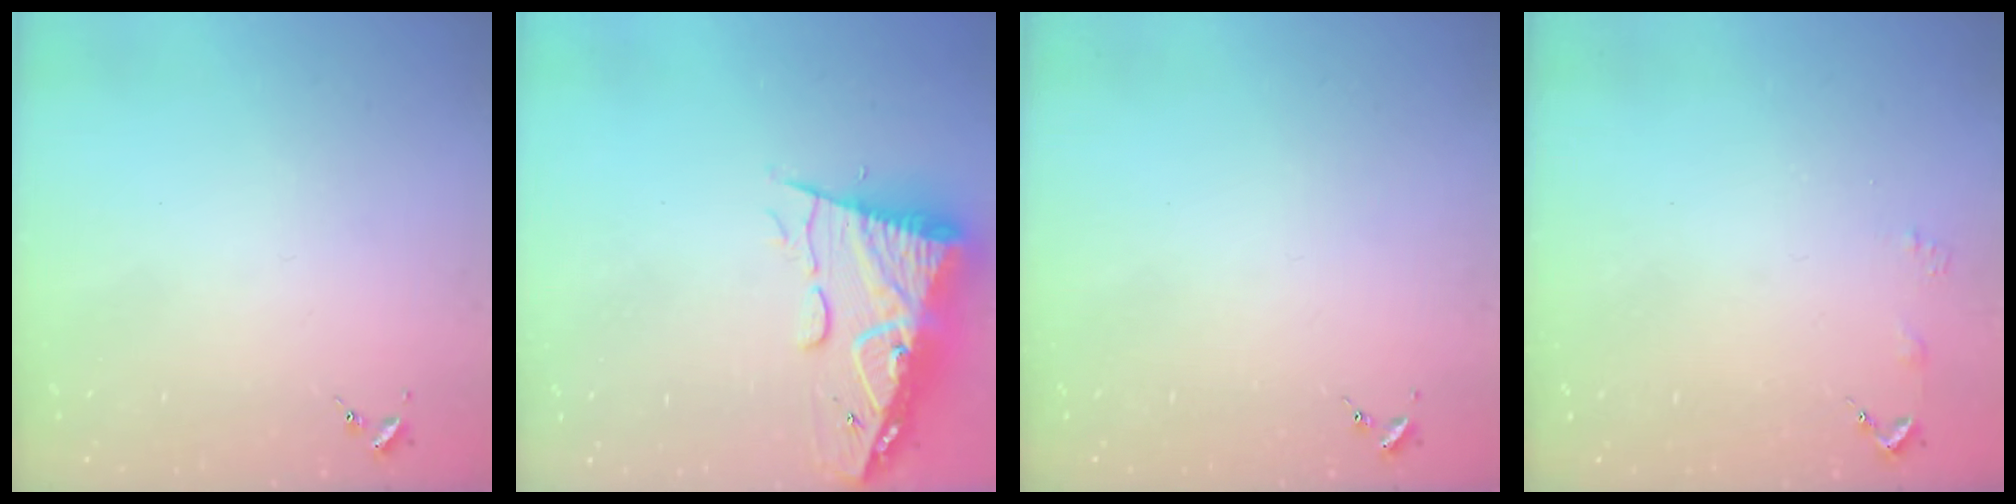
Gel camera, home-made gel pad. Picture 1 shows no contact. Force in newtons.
{"total": 15.9, "press": 15.8, "slide": 1.5}
{"total": 0.0}
{"total": 2.4, "press": 2.4, "slide": 0.3}